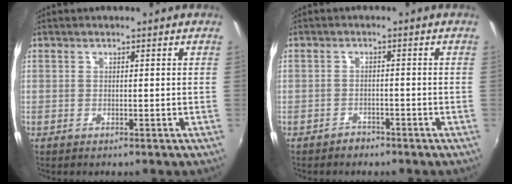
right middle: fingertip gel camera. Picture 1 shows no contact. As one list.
[{"total": 2.1, "force": [-1.8, 1.2, 0.0], "torque": [-0.007, 0.006, -0.028]}]